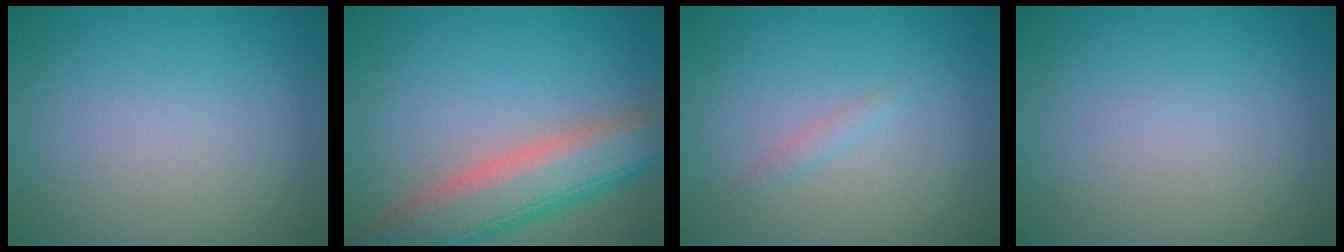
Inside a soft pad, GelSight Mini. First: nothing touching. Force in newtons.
{"total": 7.3, "press": 7.3, "slide": 0.6}
{"total": 0.7, "press": 0.7, "slide": 0.1}
{"total": 0.0}